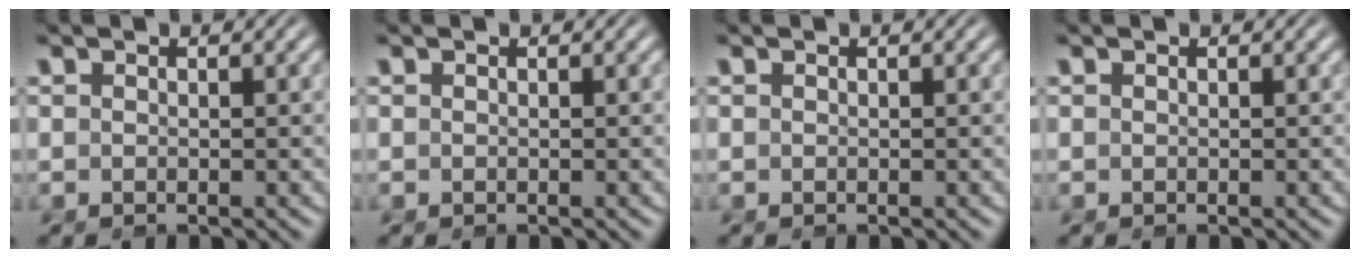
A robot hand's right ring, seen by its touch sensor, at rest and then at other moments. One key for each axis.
{"total": 0.0}
{"total": 0.0}
{"total": 0.0}